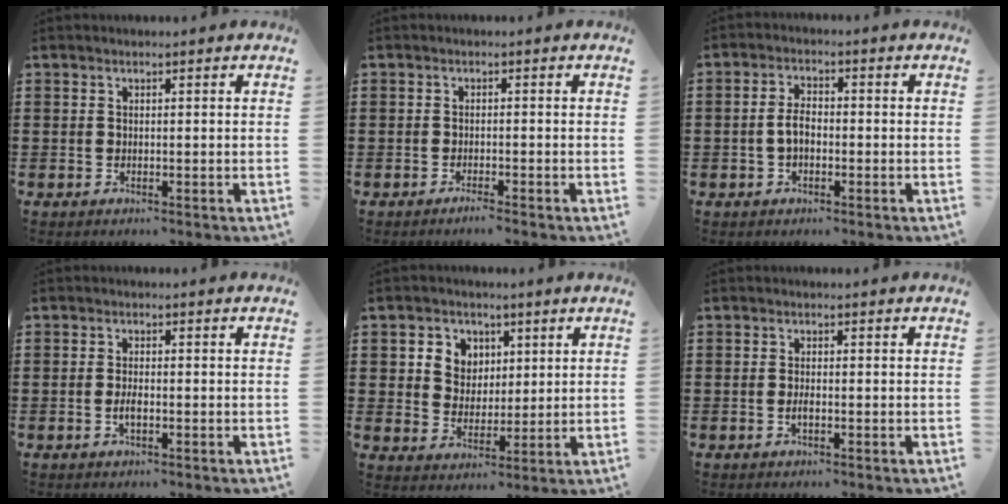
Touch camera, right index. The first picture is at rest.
{"total": 1.2, "force": [-1.1, 0.0, 0.4], "torque": [-0.010, -0.002, -0.021]}
{"total": 3.5, "force": [-0.7, 1.9, 2.9], "torque": [-0.069, 0.001, -0.018]}
{"total": 2.0, "force": [-0.6, 0.7, 1.8], "torque": [-0.042, -0.003, -0.012]}
{"total": 5.0, "force": [1.9, 4.5, 0.9], "torque": [-0.034, 0.014, 0.031]}
{"total": 1.4, "force": [-0.4, 0.5, 1.3], "torque": [-0.024, -0.002, -0.007]}